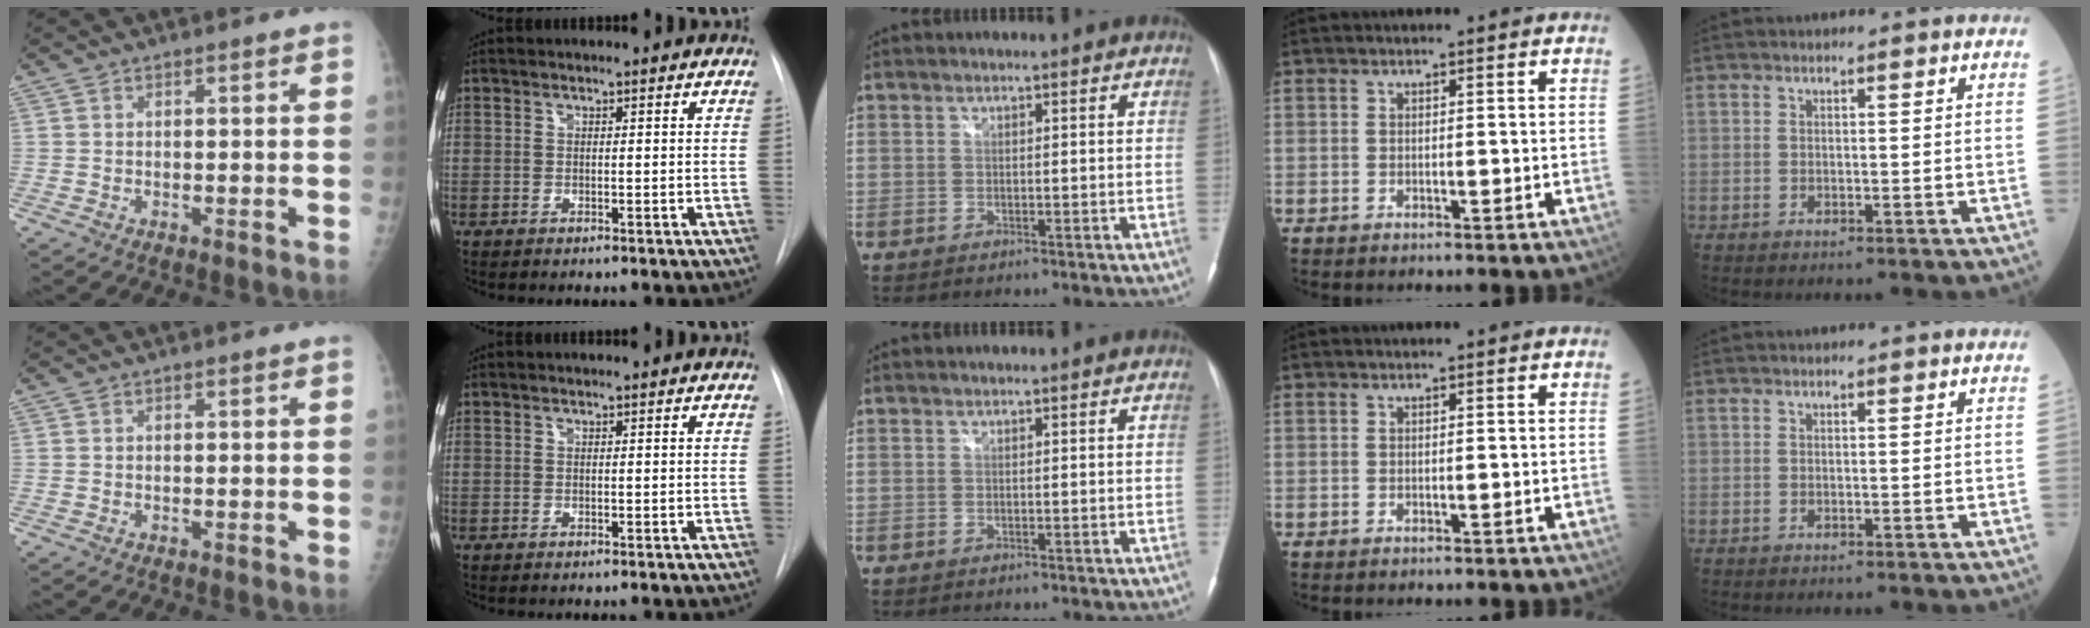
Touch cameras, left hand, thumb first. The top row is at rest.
{}